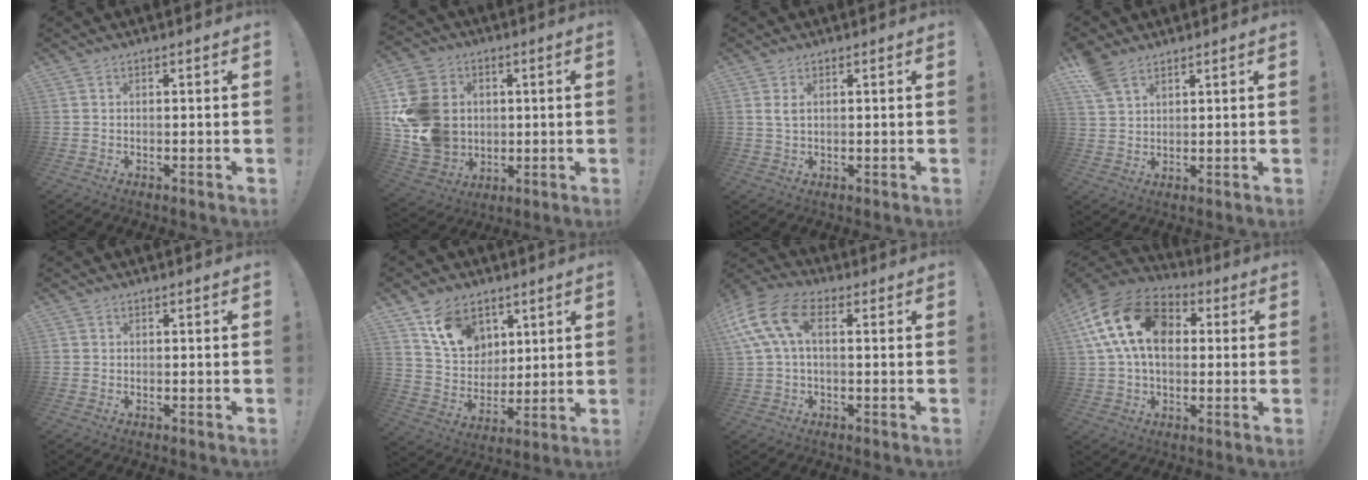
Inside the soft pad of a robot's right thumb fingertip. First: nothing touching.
{"total": 18.2, "force": [1.5, 15.3, 9.7], "torque": [-0.197, 0.008, 0.040]}
{"total": 2.7, "force": [1.2, 1.5, 2.0], "torque": [-0.039, 0.002, 0.021]}
{"total": 6.9, "force": [4.7, 3.9, 3.3], "torque": [-0.060, -0.016, 0.095]}
{"total": 0.7, "force": [0.0, 0.7, 0.1], "torque": [-0.003, 0.001, 0.001]}
{"total": 14.1, "force": [7.7, 10.1, 6.0], "torque": [-0.095, -0.038, 0.152]}
{"total": 13.4, "force": [3.4, 7.5, 10.6], "torque": [-0.224, 0.004, 0.064]}
{"total": 19.5, "force": [5.0, 12.9, 13.8], "torque": [-0.245, 0.010, 0.092]}